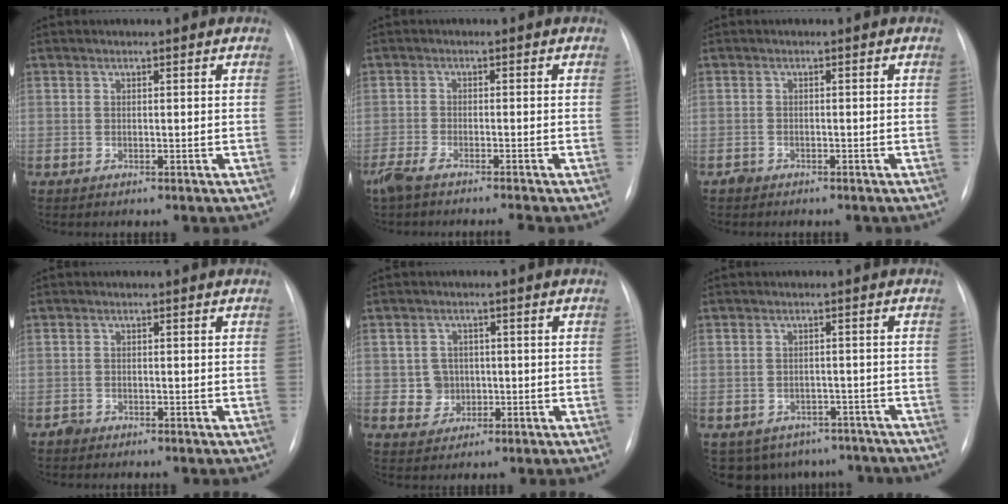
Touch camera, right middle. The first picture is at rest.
{"total": 5.4, "force": [-4.6, 0.3, 2.9], "torque": [-0.048, -0.012, -0.079]}
{"total": 1.2, "force": [-0.9, 0.8, 0.1], "torque": [-0.005, 0.003, -0.016]}
{"total": 1.1, "force": [-0.9, 0.5, 0.0], "torque": [0.000, 0.002, -0.020]}
{"total": 3.9, "force": [-0.3, 3.8, 0.5], "torque": [0.000, 0.010, 0.001]}
{"total": 10.0, "force": [-7.7, 6.2, 1.7], "torque": [-0.021, 0.013, -0.081]}